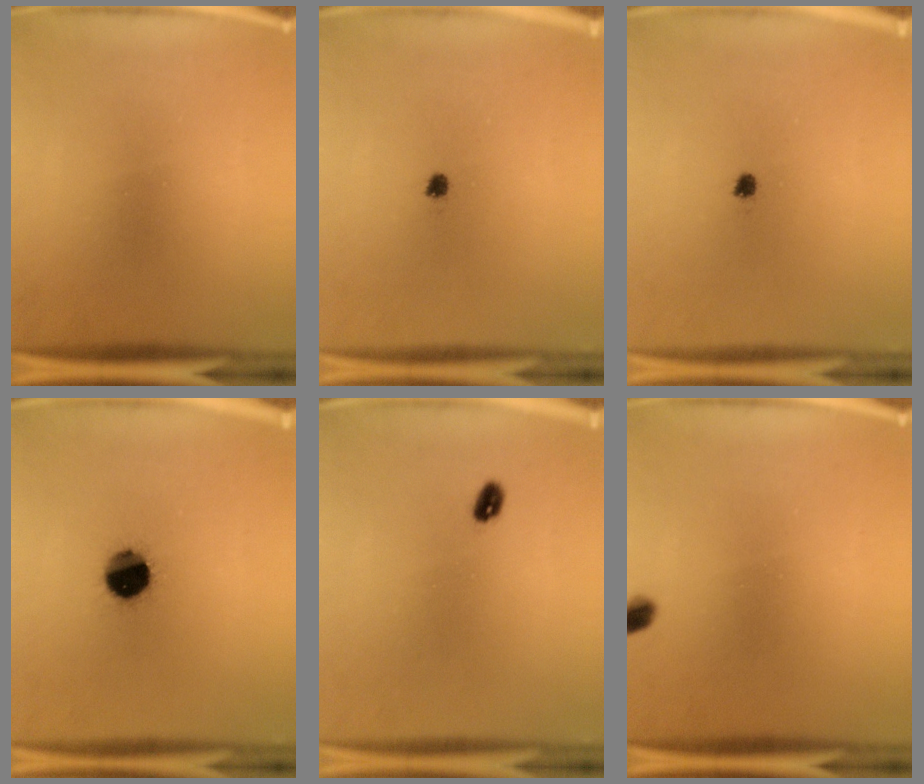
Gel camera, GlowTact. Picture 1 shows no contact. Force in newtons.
{"total": 1.3}
{"total": 1.3}
{"total": 10.4}
{"total": 1.9}
{"total": 1.8}